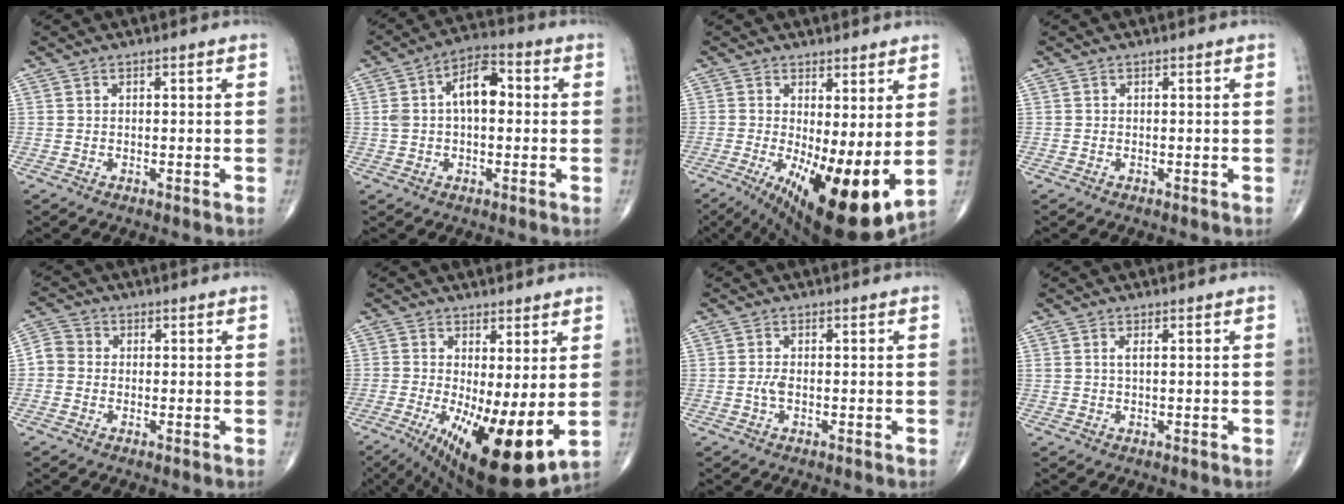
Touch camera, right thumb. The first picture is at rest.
{"total": 10.2, "force": [1.1, 5.6, 8.4], "torque": [-0.148, 0.032, 0.013]}
{"total": 15.8, "force": [-1.3, 5.1, 14.9], "torque": [-0.240, -0.032, -0.001]}
{"total": 0.0}
{"total": 4.0, "force": [-0.5, 3.7, 1.5], "torque": [-0.020, 0.010, -0.020]}
{"total": 15.3, "force": [-2.2, 4.8, 14.4], "torque": [-0.238, -0.028, -0.015]}
{"total": 1.6, "force": [-0.3, 0.7, 1.4], "torque": [-0.031, 0.000, -0.008]}
{"total": 1.1, "force": [0.3, 0.3, 1.0], "torque": [-0.025, 0.003, 0.008]}